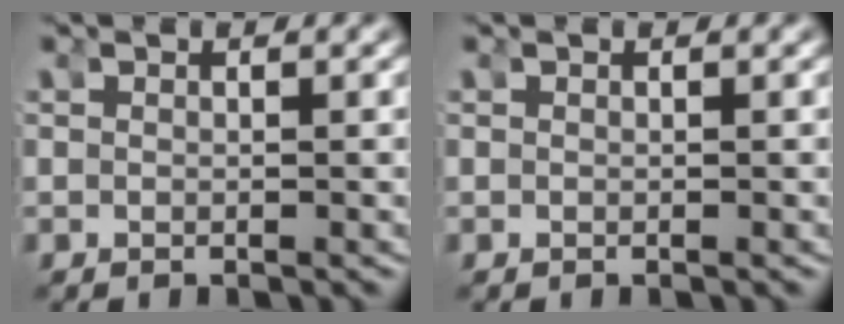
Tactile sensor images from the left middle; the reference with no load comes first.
{"total": 0.0}